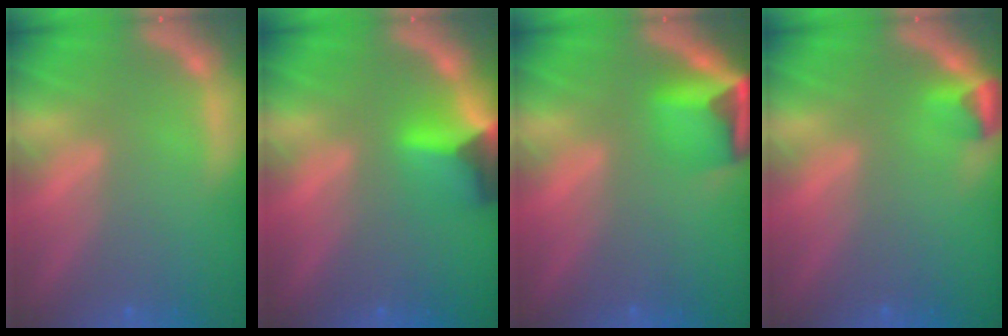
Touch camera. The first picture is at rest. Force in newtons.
{"total": 5.4}
{"total": 5.4}
{"total": 1.9}